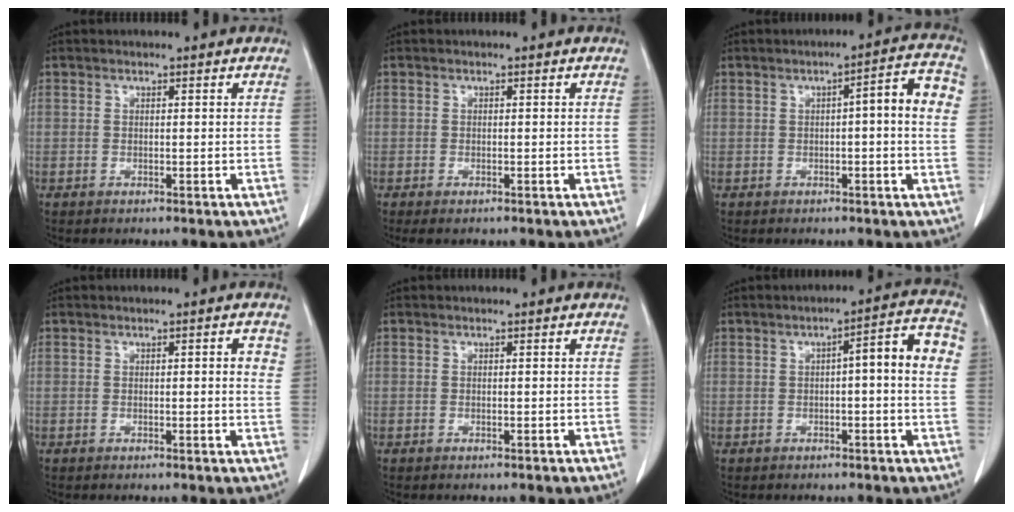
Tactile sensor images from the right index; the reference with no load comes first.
{"total": 1.2, "force": [-0.8, 0.4, 0.8], "torque": [-0.015, -0.003, -0.010]}
{"total": 6.8, "force": [0.8, 0.8, 6.7], "torque": [-0.083, 0.020, 0.002]}
{"total": 2.2, "force": [0.7, 0.5, 2.0], "torque": [-0.021, 0.001, 0.004]}
{"total": 0.0}
{"total": 7.7, "force": [0.9, 1.0, 7.6], "torque": [-0.097, 0.022, 0.003]}